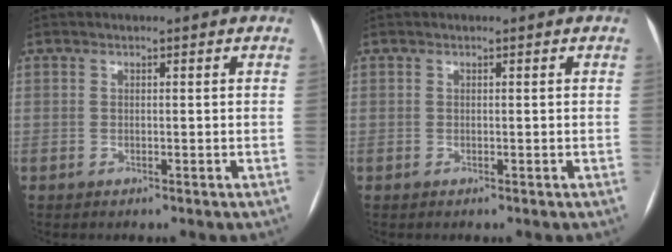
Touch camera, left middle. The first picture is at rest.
{"total": 0.0}